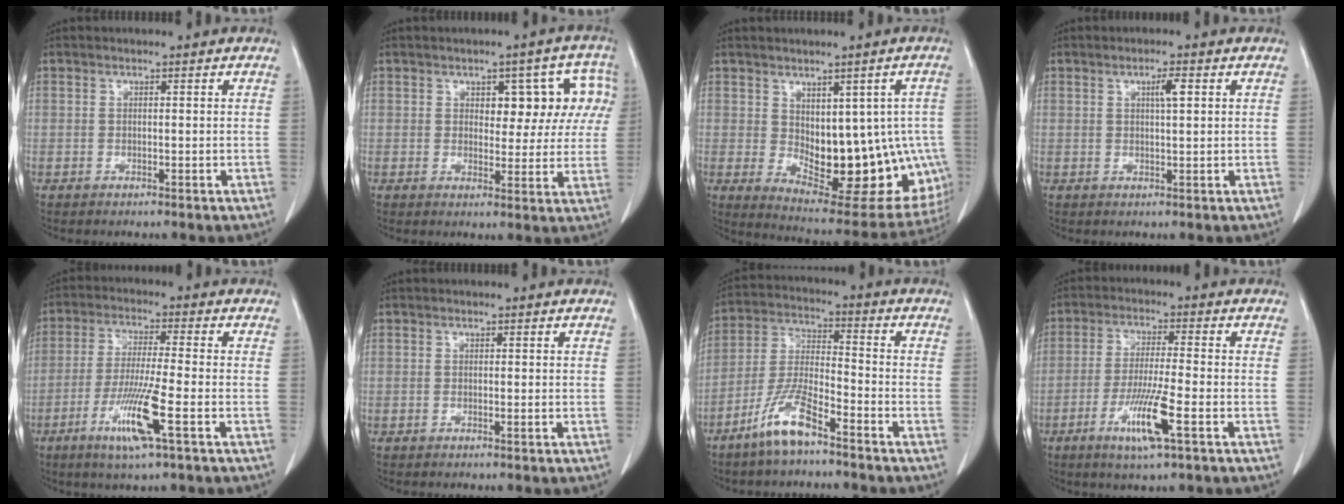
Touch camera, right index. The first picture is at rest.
{"total": 7.9, "force": [2.3, 4.4, 6.1], "torque": [-0.050, 0.032, 0.027]}
{"total": 17.7, "force": [-1.9, 8.9, 15.2], "torque": [-0.152, 0.002, 0.000]}
{"total": 2.4, "force": [0.9, 0.2, 2.2], "torque": [-0.040, 0.000, 0.014]}
{"total": 9.7, "force": [-4.1, -0.3, 8.8], "torque": [-0.173, -0.020, -0.079]}
{"total": 0.5, "force": [-0.2, 0.0, 0.5], "torque": [-0.011, -0.002, -0.002]}
{"total": 9.1, "force": [-6.3, 1.5, 6.4], "torque": [-0.147, -0.015, -0.127]}
{"total": 8.8, "force": [-3.8, 0.0, 7.9], "torque": [-0.154, -0.018, -0.070]}